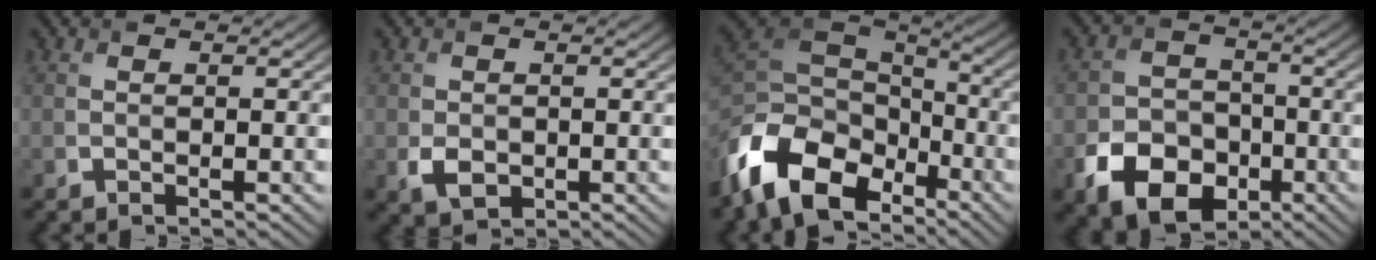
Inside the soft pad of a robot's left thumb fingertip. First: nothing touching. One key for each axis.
{"total": 2.6, "fx": -0.6, "fy": 2.0, "fz": 1.6, "tx": -0.035, "ty": -0.012, "tz": -0.009}
{"total": 15.0, "fx": -8.4, "fy": 8.7, "fz": 8.9, "tx": -0.226, "ty": -0.032, "tz": -0.162}
{"total": 8.7, "fx": -4.2, "fy": 6.2, "fz": 4.4, "tx": -0.091, "ty": -0.020, "tz": -0.081}